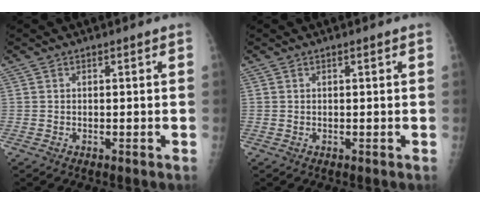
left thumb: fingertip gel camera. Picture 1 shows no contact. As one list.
[{"total": 0.0}]